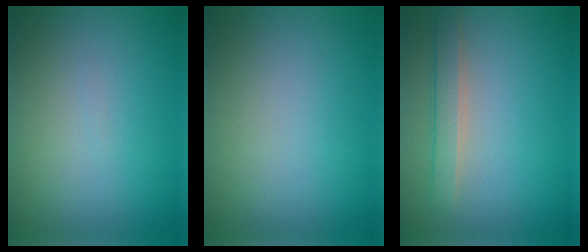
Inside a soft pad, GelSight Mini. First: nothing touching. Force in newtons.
{"total": 0.0}
{"total": 2.3, "press": 2.3, "slide": 0.3}